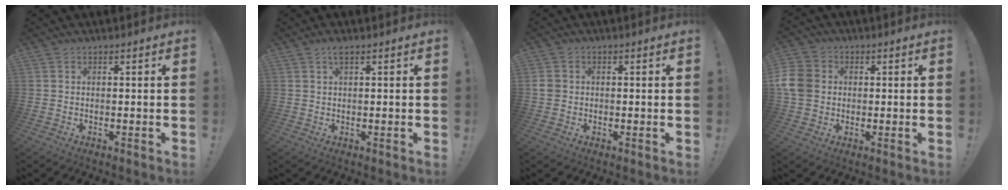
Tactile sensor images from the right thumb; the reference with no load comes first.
{"total": 1.7, "force": [0.8, 0.4, 1.4], "torque": [-0.017, -0.003, 0.010]}
{"total": 2.2, "force": [0.1, 2.1, 0.8], "torque": [-0.005, 0.004, 0.002]}
{"total": 9.1, "force": [0.4, 7.8, 4.7], "torque": [-0.095, 0.007, 0.011]}